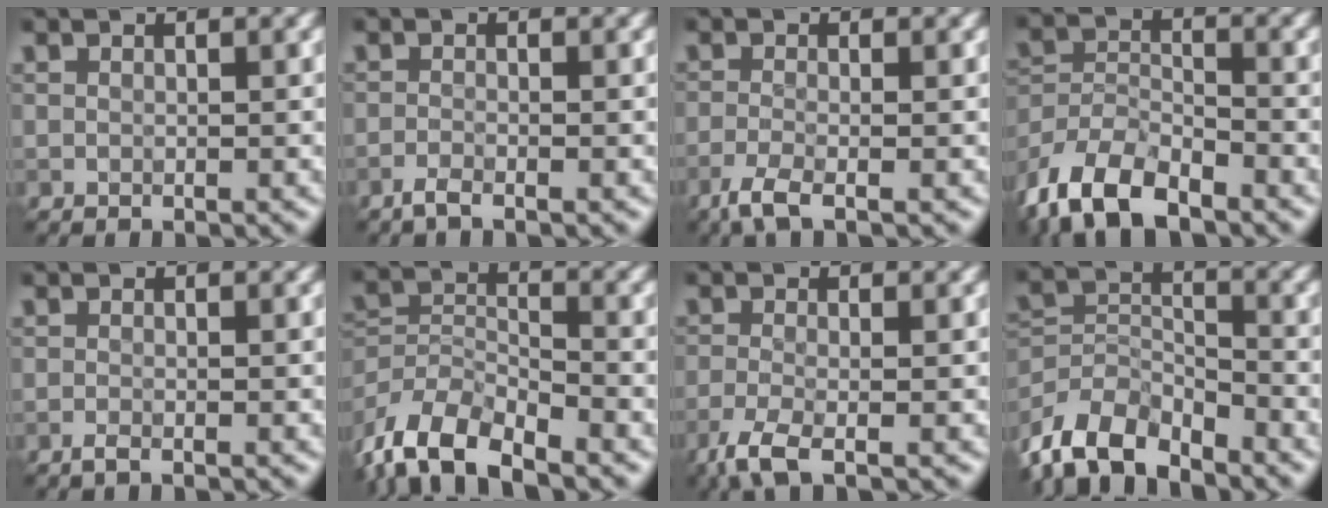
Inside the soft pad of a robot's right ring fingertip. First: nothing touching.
{"total": 1.3, "force": [-0.9, 0.3, 0.9], "torque": [-0.015, 0.000, -0.024]}
{"total": 2.7, "force": [-1.6, 0.7, 2.1], "torque": [-0.041, -0.007, -0.044]}
{"total": 8.7, "force": [-6.3, 3.8, 4.6], "torque": [-0.088, -0.004, -0.130]}
{"total": 0.8, "force": [-0.5, 0.2, 0.6], "torque": [-0.012, -0.002, -0.010]}
{"total": 8.2, "force": [-5.7, 3.5, 4.8], "torque": [-0.088, -0.005, -0.120]}
{"total": 3.4, "force": [-1.9, 0.9, 2.6], "torque": [-0.054, -0.009, -0.049]}
{"total": 8.0, "force": [-6.1, 3.4, 3.9], "torque": [-0.078, -0.006, -0.127]}